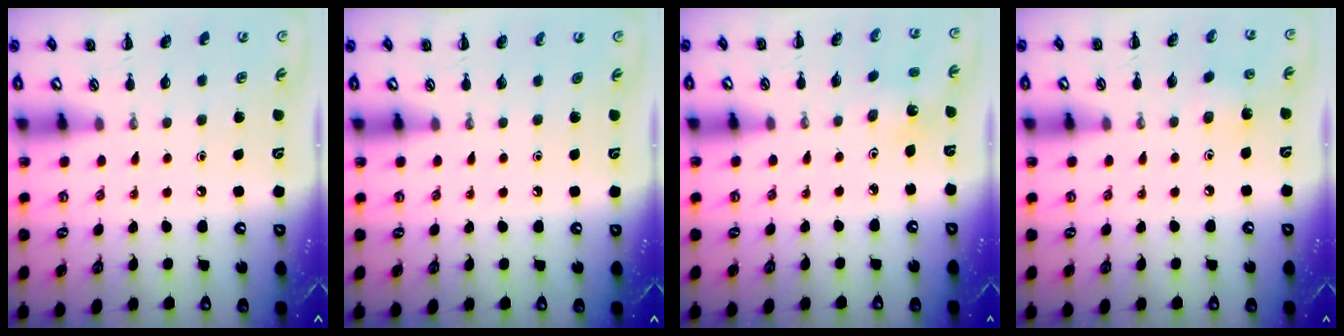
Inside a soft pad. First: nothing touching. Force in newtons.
{"total": 0.0}
{"total": 2.0, "press": 1.9, "slide": 0.7}
{"total": 2.4, "press": 2.4, "slide": 0.6}